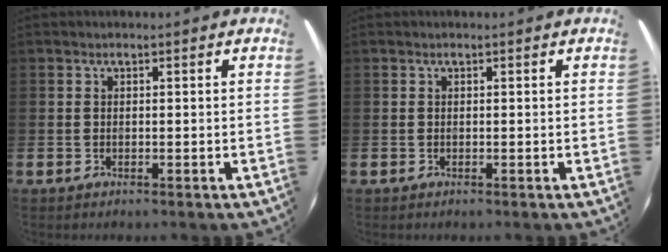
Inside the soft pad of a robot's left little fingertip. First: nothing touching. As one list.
[{"total": 0.0}]